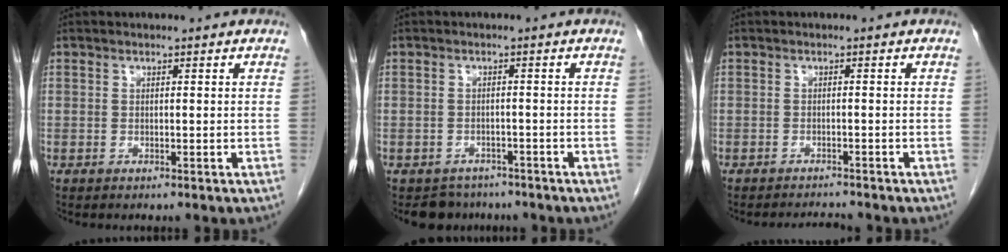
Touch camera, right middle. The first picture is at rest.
{"total": 4.1, "force": [-3.4, 2.2, -0.3], "torque": [0.006, 0.007, -0.050]}
{"total": 2.2, "force": [-2.1, -0.4, -0.1], "torque": [-0.001, -0.012, -0.031]}